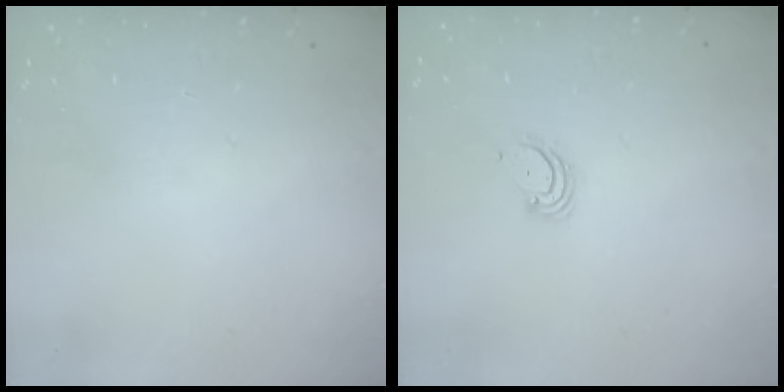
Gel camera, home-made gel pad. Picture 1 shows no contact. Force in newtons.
{"total": 2.8, "press": 2.8, "slide": 0.3}